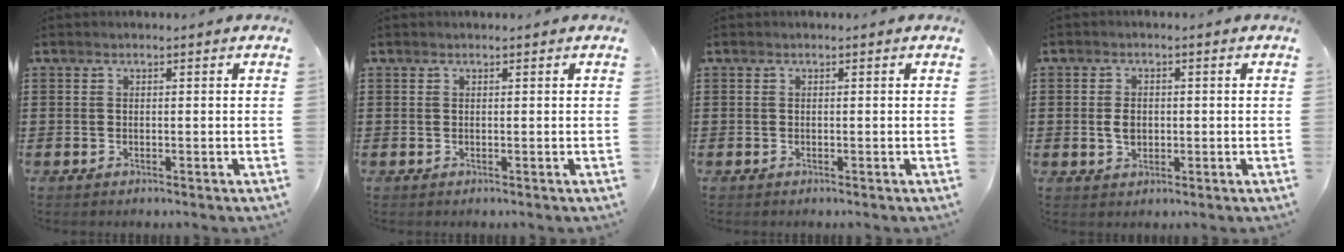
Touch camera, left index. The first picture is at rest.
{"total": 0.0}
{"total": 0.0}
{"total": 2.7, "force": [-0.1, 1.9, 1.9], "torque": [-0.040, 0.005, -0.002]}